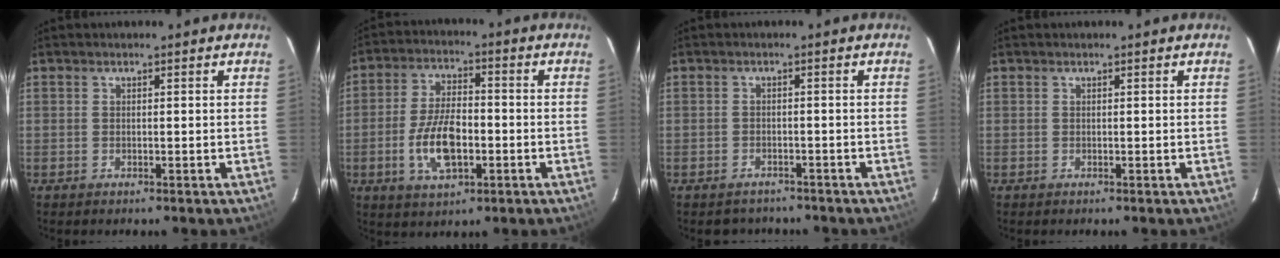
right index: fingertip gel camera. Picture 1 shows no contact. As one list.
[{"total": 10.7, "force": [-3.0, 5.1, 8.9], "torque": [-0.180, 0.001, -0.051]}, {"total": 3.7, "force": [-3.1, 2.1, 0.3], "torque": [-0.009, 0.006, -0.042]}, {"total": 0.0}]